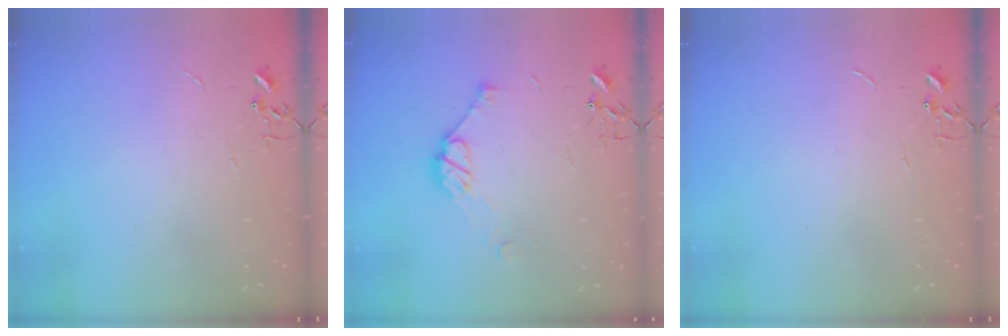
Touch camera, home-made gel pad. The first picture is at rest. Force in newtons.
{"total": 9.2, "press": 9.2, "slide": 0.5}
{"total": 0.0}